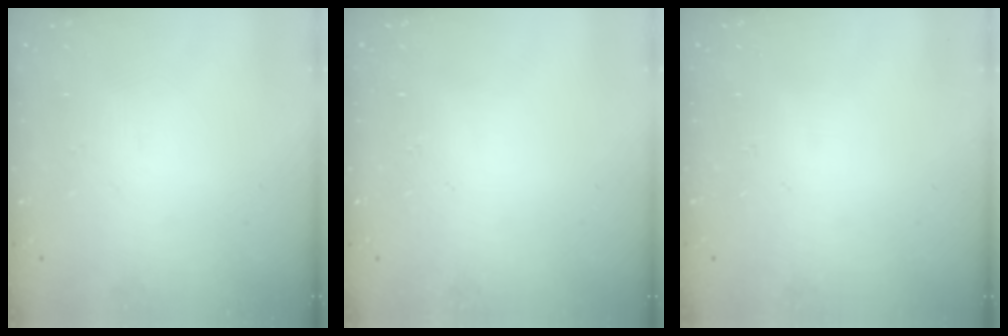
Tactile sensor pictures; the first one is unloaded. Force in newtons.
{"total": 0.0}
{"total": 0.0}